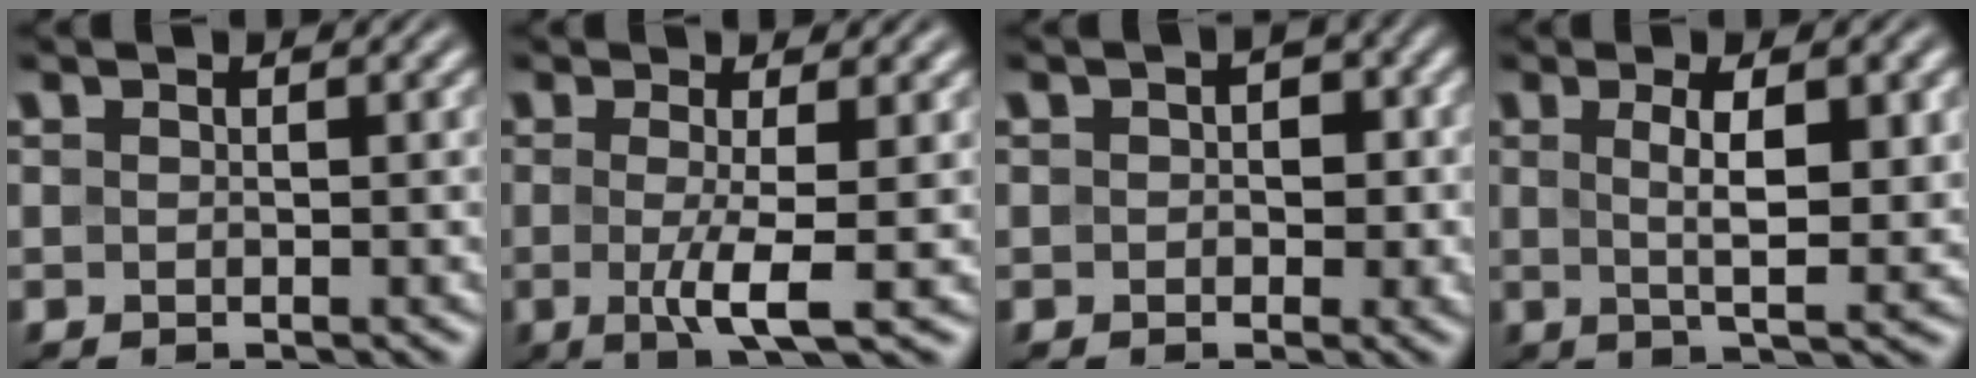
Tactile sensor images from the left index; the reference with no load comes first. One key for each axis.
{"total": 4.0, "fx": -0.5, "fy": 0.7, "fz": 4.0, "tx": -0.071, "ty": -0.011, "tz": -0.009}
{"total": 2.5, "fx": 0.1, "fy": 1.9, "fz": 1.5, "tx": -0.006, "ty": -0.001, "tz": -0.002}
{"total": 5.3, "fx": 0.9, "fy": 1.5, "fz": 5.0, "tx": -0.080, "ty": 0.001, "tz": 0.017}